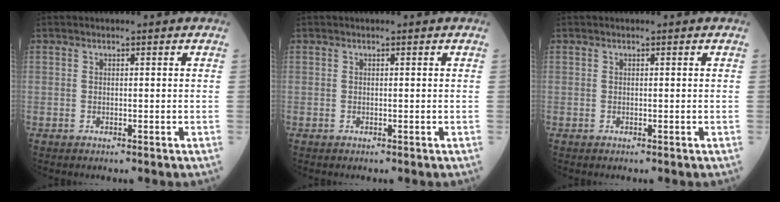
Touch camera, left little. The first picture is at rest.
{"total": 0.0}
{"total": 0.0}